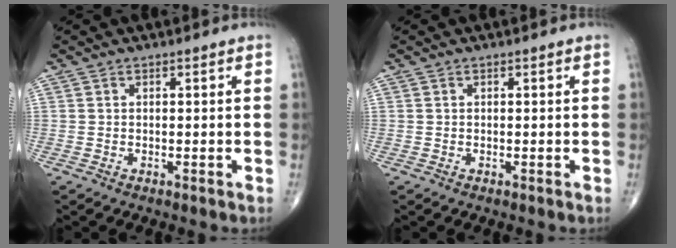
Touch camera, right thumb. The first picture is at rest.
{"total": 0.0}